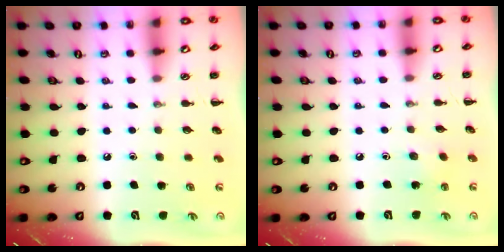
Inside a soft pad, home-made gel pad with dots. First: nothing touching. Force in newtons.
{"total": 2.0, "press": 1.8, "slide": 0.7}